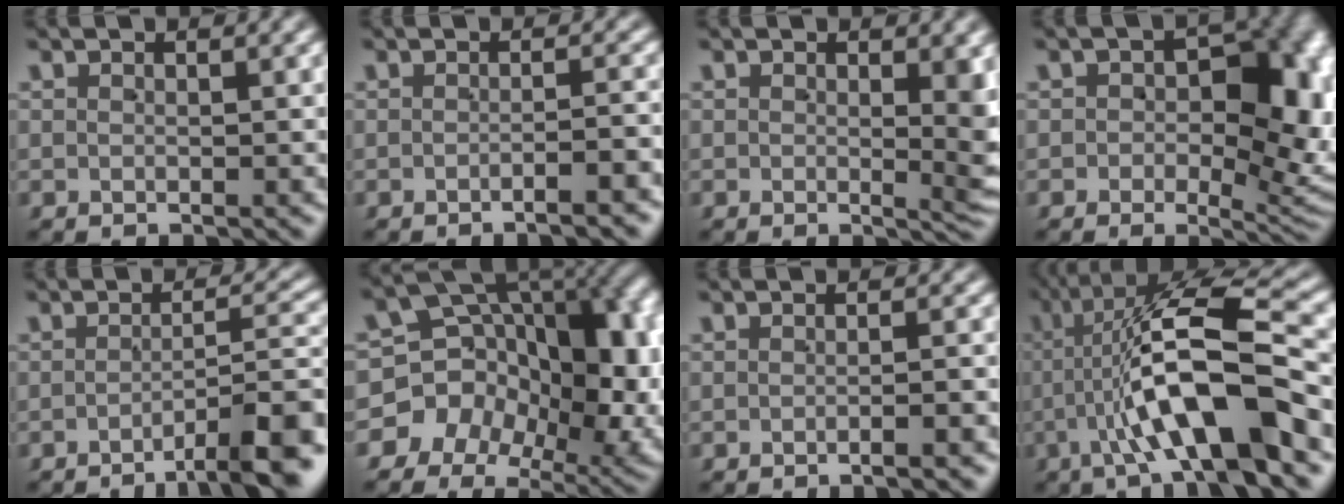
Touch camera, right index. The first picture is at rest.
{"total": 1.9, "force": [-1.6, -0.2, 1.0], "torque": [-0.007, 0.011, -0.034]}
{"total": 2.7, "force": [0.3, 0.4, 2.7], "torque": [-0.026, -0.010, 0.006]}
{"total": 9.3, "force": [-0.6, 5.4, 7.6], "torque": [-0.060, -0.010, -0.013]}
{"total": 6.0, "force": [-3.6, 0.9, 4.8], "torque": [-0.057, 0.001, -0.056]}
{"total": 17.6, "force": [-0.4, 13.7, 11.1], "torque": [-0.219, -0.029, -0.009]}
{"total": 1.4, "force": [-1.2, -0.3, 0.6], "torque": [-0.004, 0.010, -0.027]}
{"total": 12.2, "force": [-1.3, 3.9, 11.5], "torque": [-0.186, 0.002, -0.015]}